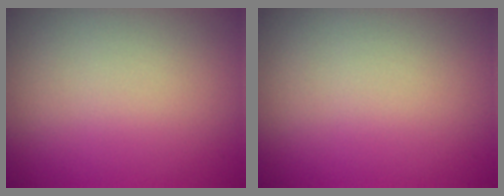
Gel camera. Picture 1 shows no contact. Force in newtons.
{"total": 0.0}